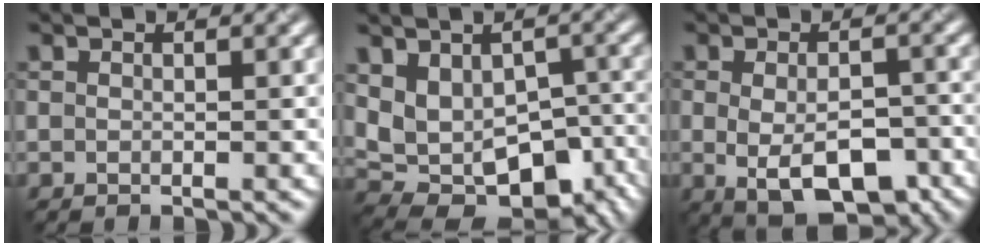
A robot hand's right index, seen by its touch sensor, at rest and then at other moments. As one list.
[{"total": 8.5, "force": [-1.7, 5.3, 6.4], "torque": [-0.112, -0.009, -0.008]}, {"total": 6.8, "force": [-2.9, 2.9, 5.3], "torque": [-0.088, -0.019, -0.018]}]